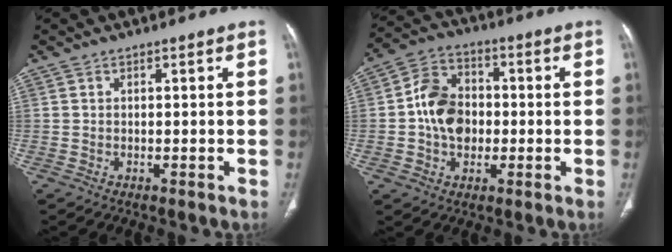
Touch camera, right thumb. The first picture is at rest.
{"total": 10.8, "force": [-0.6, 8.2, 6.9], "torque": [-0.101, 0.023, -0.017]}